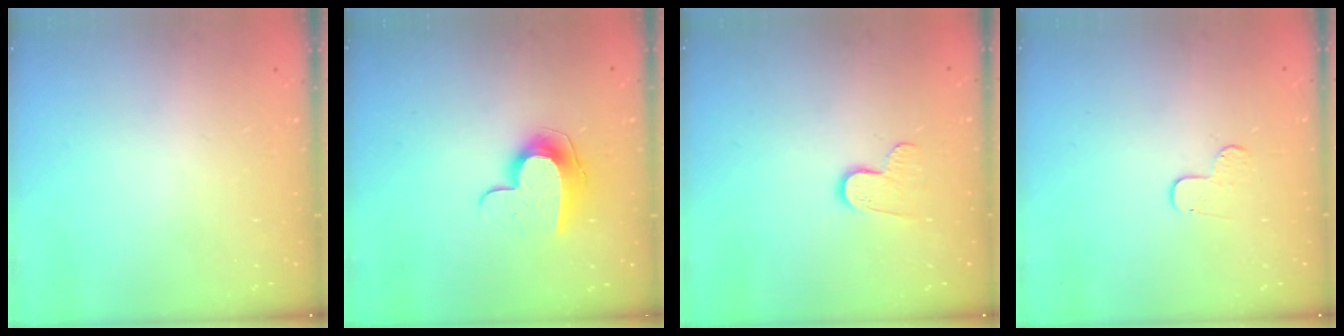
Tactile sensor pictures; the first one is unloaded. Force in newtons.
{"total": 9.8, "press": 9.8, "slide": 0.1}
{"total": 6.9, "press": 6.9, "slide": 0.2}
{"total": 4.5, "press": 4.5, "slide": 0.4}